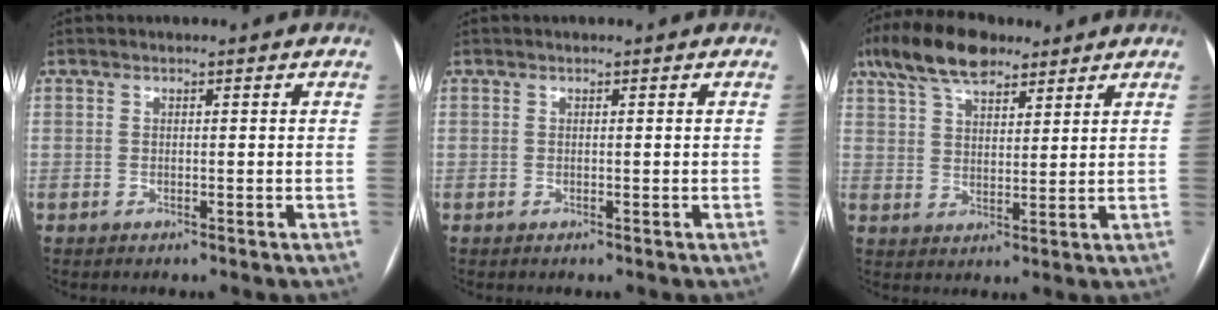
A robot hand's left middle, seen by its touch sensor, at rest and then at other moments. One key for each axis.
{"total": 0.0}
{"total": 11.3, "fx": 8.1, "fy": 4.3, "fz": 6.5, "tx": -0.131, "ty": 0.031, "tz": 0.148}